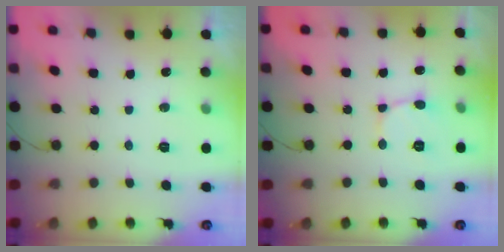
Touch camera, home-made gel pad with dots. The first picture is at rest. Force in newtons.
{"total": 2.6, "press": 2.6, "slide": 0.2}